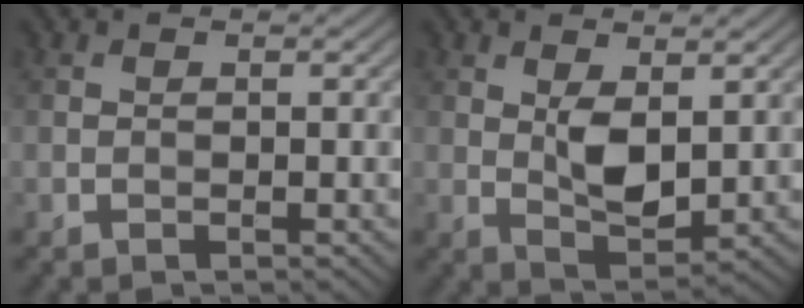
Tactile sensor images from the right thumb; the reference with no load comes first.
{"total": 4.4, "force": [1.1, 2.2, 3.7], "torque": [-0.077, -0.006, 0.026]}